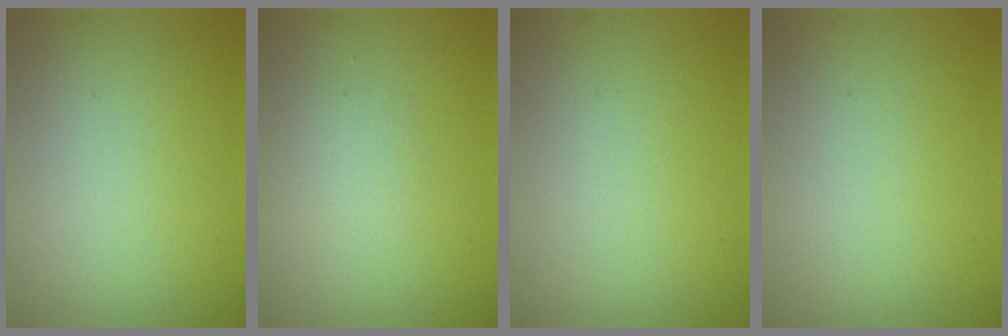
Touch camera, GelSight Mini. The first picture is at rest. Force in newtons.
{"total": 1.3, "press": 1.3, "slide": 0.0}
{"total": 1.6, "press": 1.6, "slide": 0.0}
{"total": 0.0}